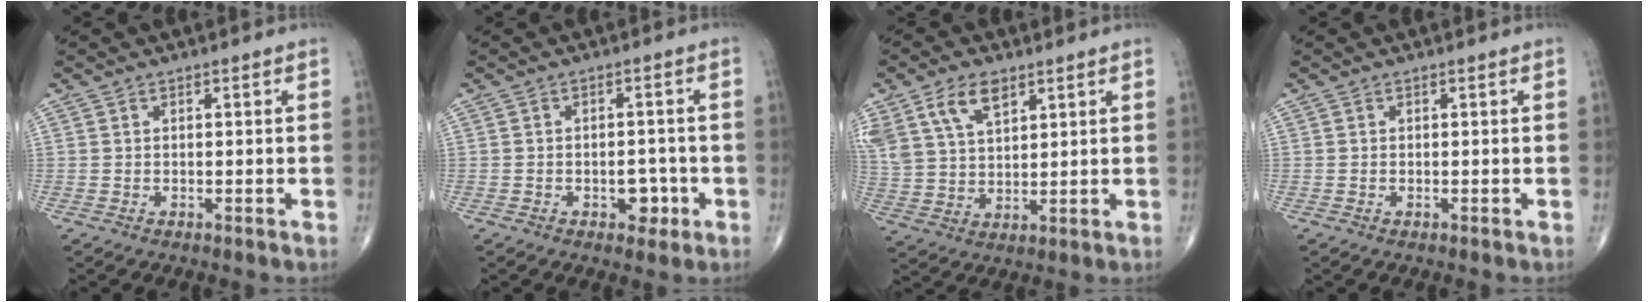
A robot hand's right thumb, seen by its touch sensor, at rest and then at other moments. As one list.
[{"total": 4.1, "force": [-1.6, 2.6, 2.7], "torque": [-0.016, 0.010, -0.019]}, {"total": 11.4, "force": [6.3, 6.4, 7.0], "torque": [-0.137, -0.014, 0.128]}, {"total": 0.0}]